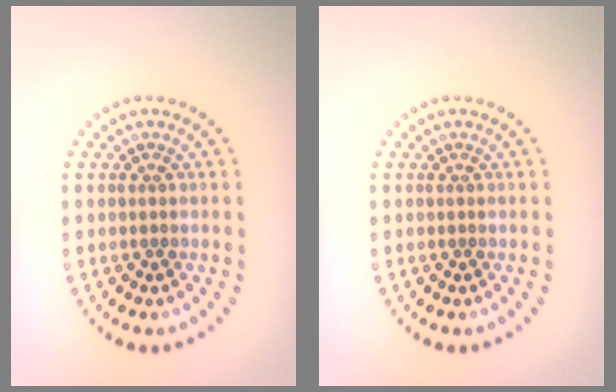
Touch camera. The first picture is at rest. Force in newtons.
{"total": 0.0}